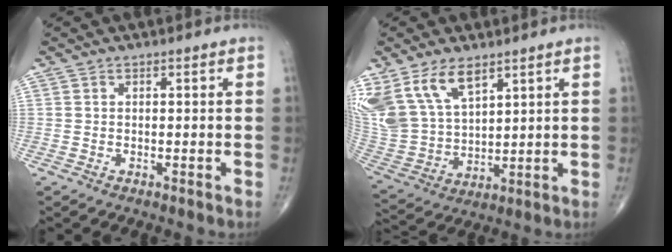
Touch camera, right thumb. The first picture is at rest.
{"total": 15.6, "force": [9.2, 8.3, 9.5], "torque": [-0.192, -0.026, 0.199]}